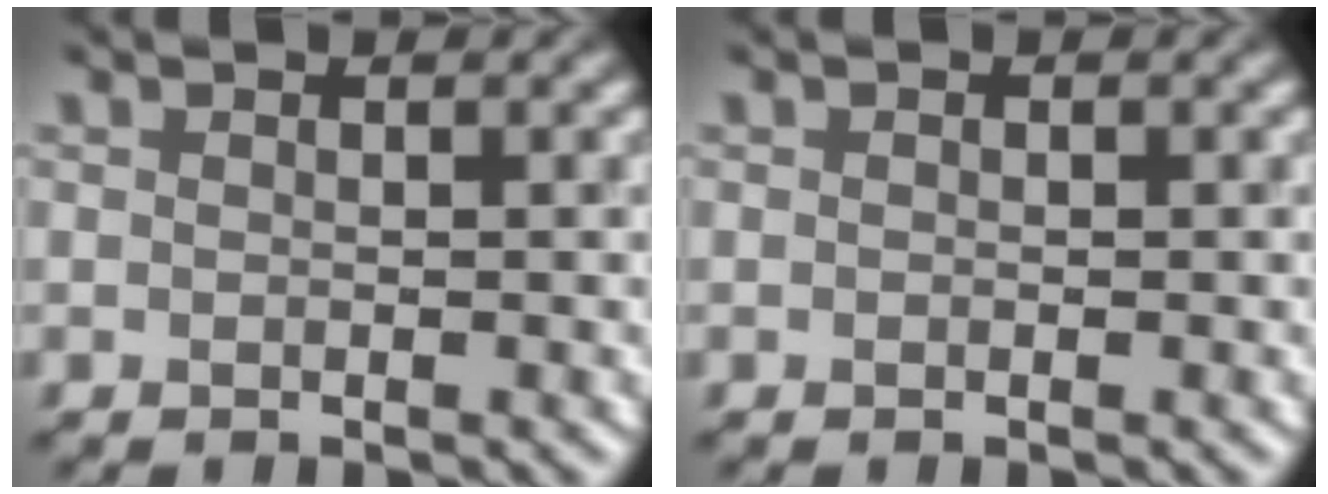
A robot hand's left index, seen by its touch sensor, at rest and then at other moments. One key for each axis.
{"total": 0.0}